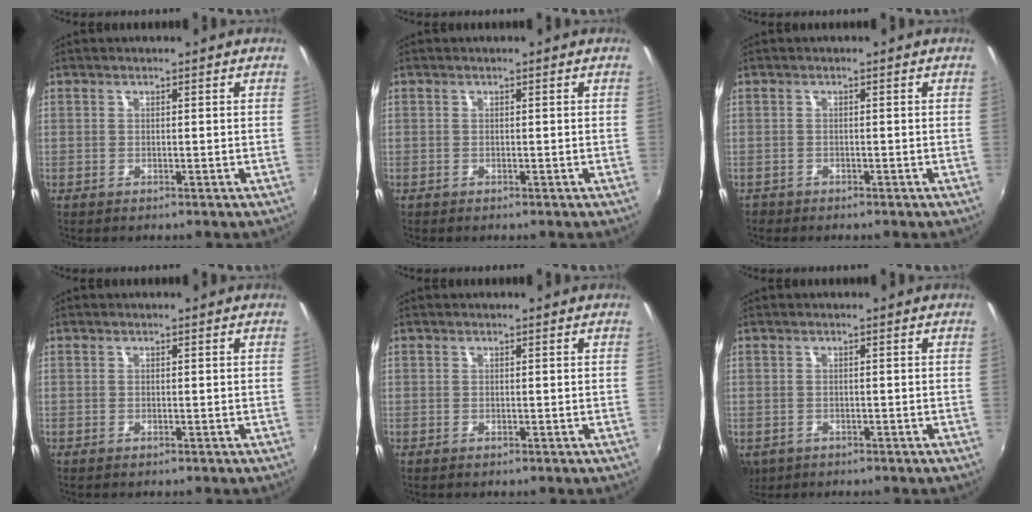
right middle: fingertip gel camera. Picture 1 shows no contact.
{"total": 0.0}
{"total": 1.3, "force": [-1.0, 0.9, 0.1], "torque": [-0.006, -0.003, -0.018]}
{"total": 0.0}
{"total": 0.0}
{"total": 5.3, "force": [-2.2, 4.1, 2.6], "torque": [-0.056, -0.017, -0.029]}